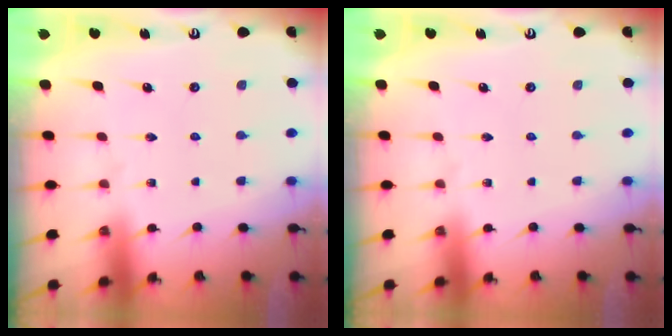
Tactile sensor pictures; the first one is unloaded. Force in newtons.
{"total": 0.0}